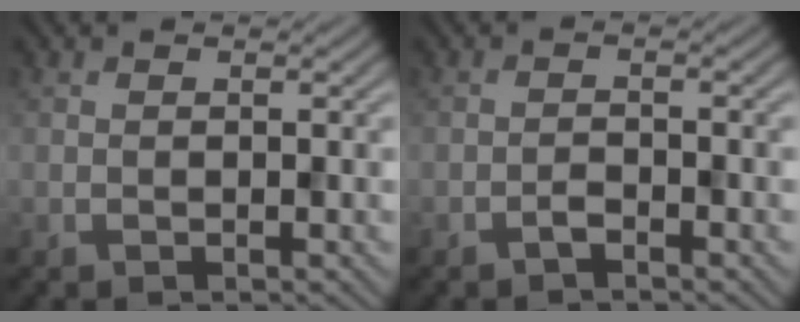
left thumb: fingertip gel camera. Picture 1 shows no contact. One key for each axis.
{"total": 1.3, "fx": -1.0, "fy": 0.4, "fz": 0.7, "tx": -0.013, "ty": 0.004, "tz": -0.022}